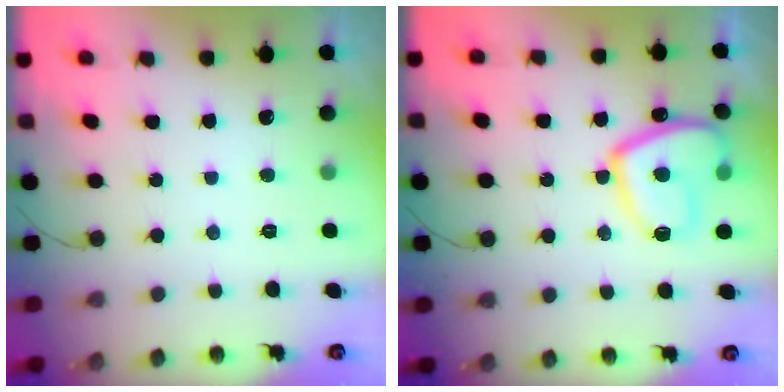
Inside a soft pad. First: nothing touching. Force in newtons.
{"total": 14.6, "press": 14.6, "slide": 1.5}